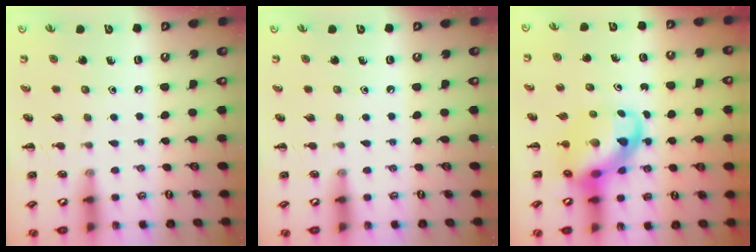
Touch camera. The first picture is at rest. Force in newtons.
{"total": 0.0}
{"total": 11.5, "press": 11.1, "slide": 3.0}